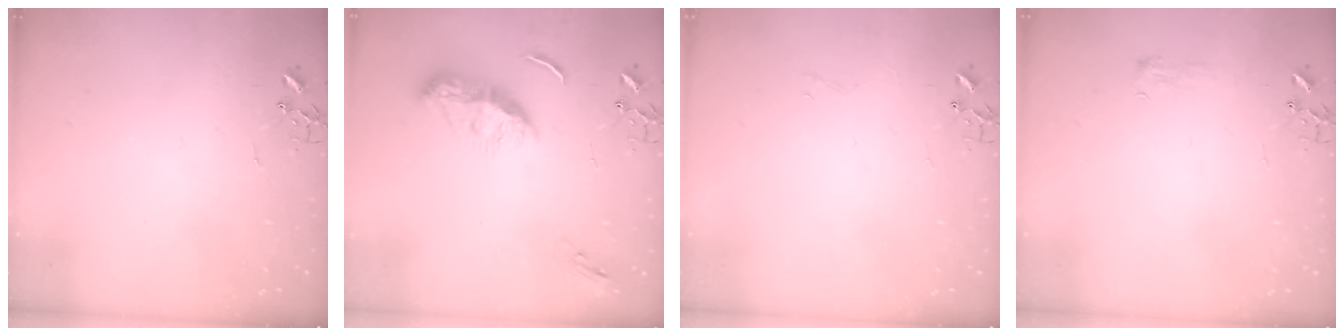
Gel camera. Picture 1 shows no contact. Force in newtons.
{"total": 11.6, "press": 11.6, "slide": 0.3}
{"total": 3.4, "press": 3.4, "slide": 0.3}
{"total": 6.0, "press": 6.0, "slide": 0.6}